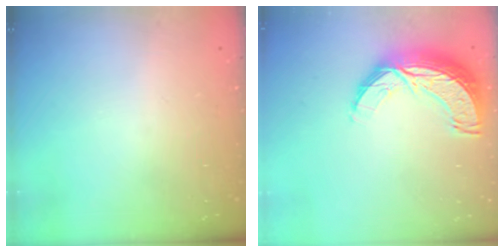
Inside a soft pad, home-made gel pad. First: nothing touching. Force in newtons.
{"total": 12.4, "press": 12.4, "slide": 0.9}